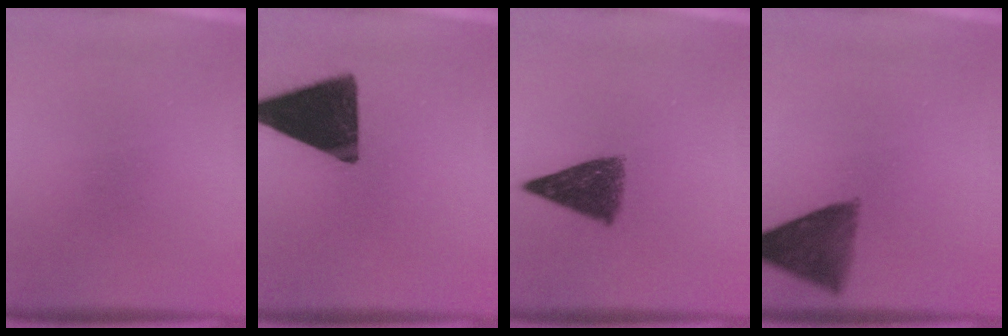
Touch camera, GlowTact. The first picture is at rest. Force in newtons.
{"total": 16.3}
{"total": 7.9}
{"total": 8.7}